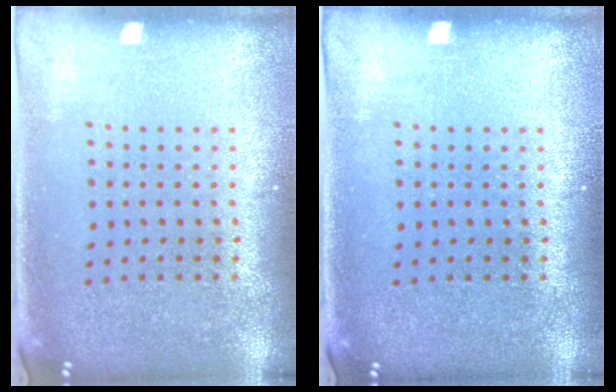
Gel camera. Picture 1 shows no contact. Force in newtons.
{"total": 0.0}